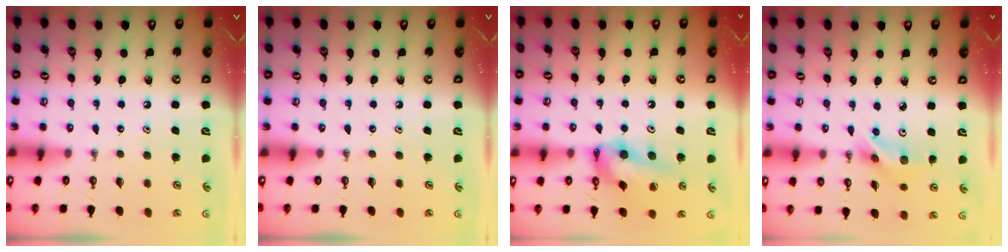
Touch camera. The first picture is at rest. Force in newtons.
{"total": 0.0}
{"total": 13.0, "press": 12.9, "slide": 1.7}
{"total": 9.4, "press": 5.3, "slide": 7.8}